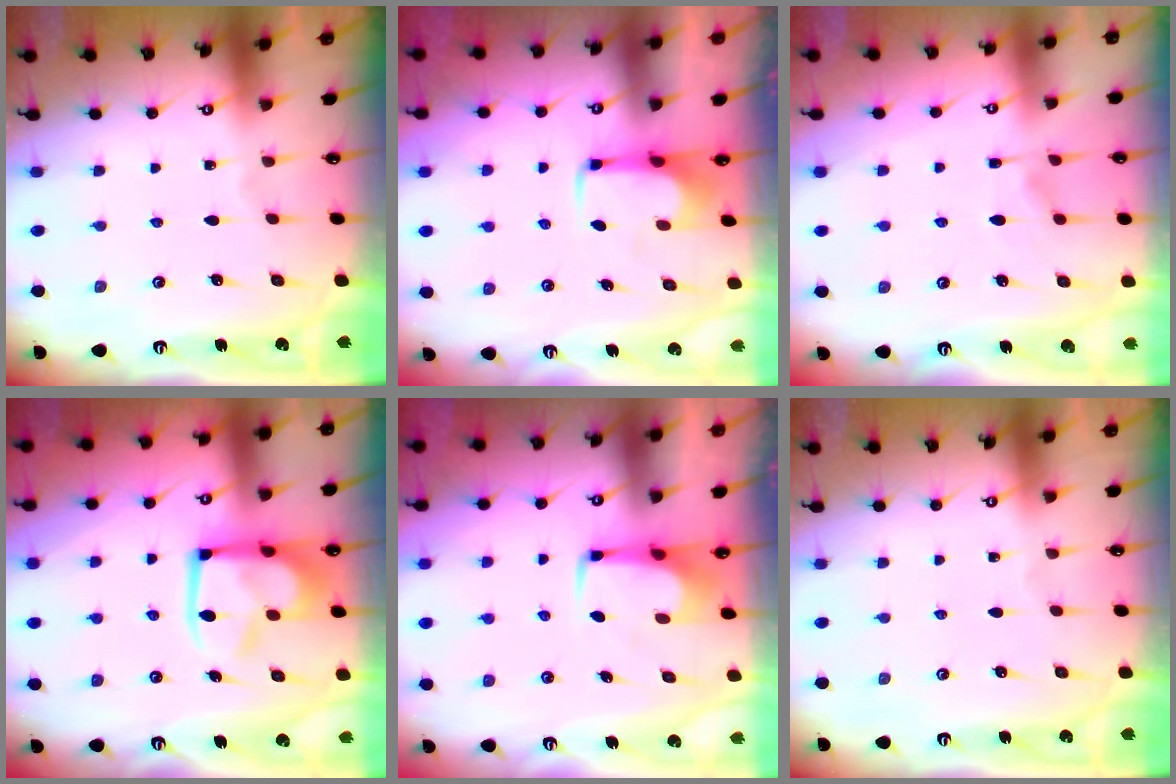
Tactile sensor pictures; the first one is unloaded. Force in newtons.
{"total": 2.1, "press": 2.1, "slide": 0.4}
{"total": 1.4, "press": 0.2, "slide": 1.4}
{"total": 12.5, "press": 12.4, "slide": 1.5}
{"total": 1.8, "press": 1.6, "slide": 0.6}
{"total": 0.0}